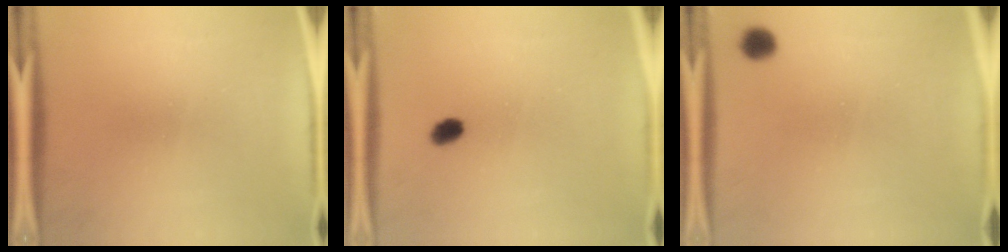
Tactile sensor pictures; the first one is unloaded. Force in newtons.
{"total": 2.5}
{"total": 2.2}